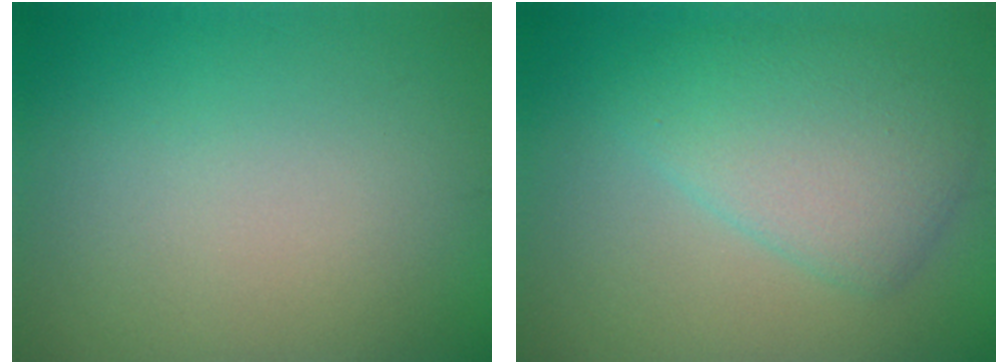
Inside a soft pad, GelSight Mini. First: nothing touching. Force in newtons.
{"total": 4.7, "press": 4.7, "slide": 0.1}